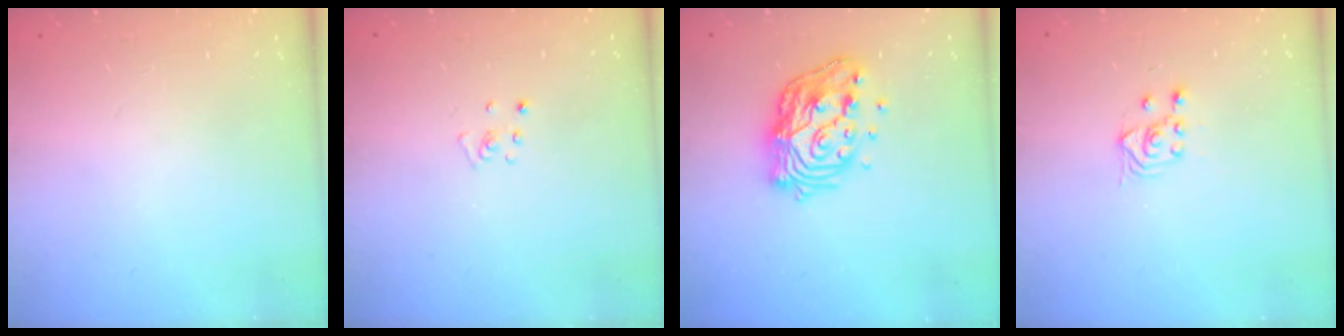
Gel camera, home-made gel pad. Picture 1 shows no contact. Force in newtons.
{"total": 2.2, "press": 2.2, "slide": 0.2}
{"total": 18.0, "press": 17.9, "slide": 1.6}
{"total": 3.2, "press": 2.9, "slide": 1.4}